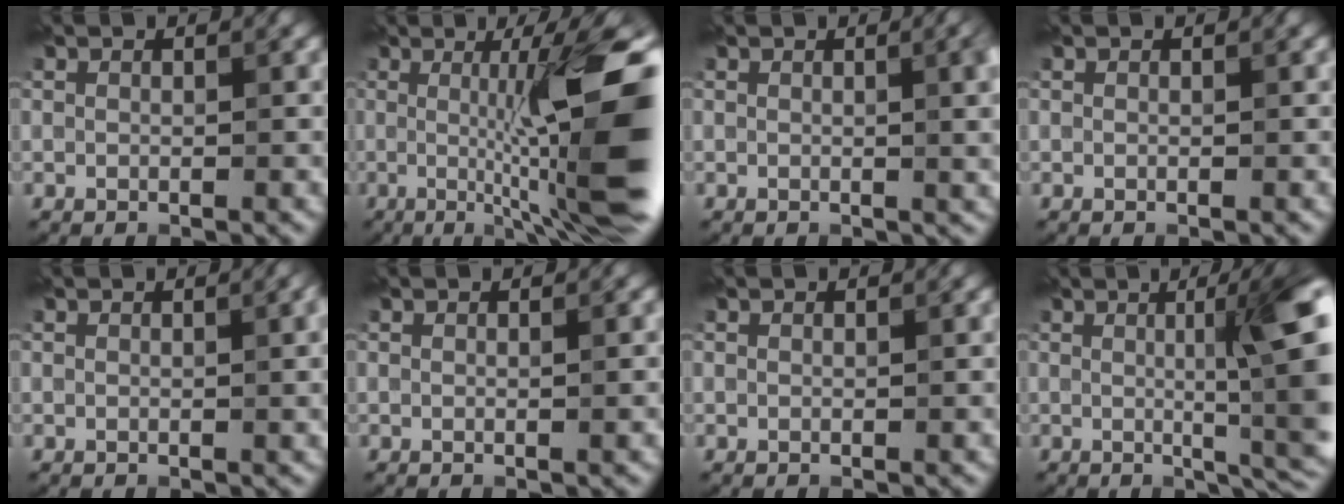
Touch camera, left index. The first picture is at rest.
{"total": 12.8, "force": [-0.2, 2.0, 12.6], "torque": [-0.151, -0.003, -0.001]}
{"total": 4.6, "force": [0.5, 1.7, 4.3], "torque": [-0.038, 0.007, 0.004]}
{"total": 0.0}
{"total": 2.1, "force": [0.2, 0.6, 2.0], "torque": [-0.016, 0.005, 0.000]}
{"total": 0.9, "force": [0.0, 0.2, 0.9], "torque": [-0.007, 0.002, -0.002]}
{"total": 0.0}
{"total": 10.0, "force": [0.8, 2.1, 9.7], "torque": [-0.101, 0.009, 0.011]}